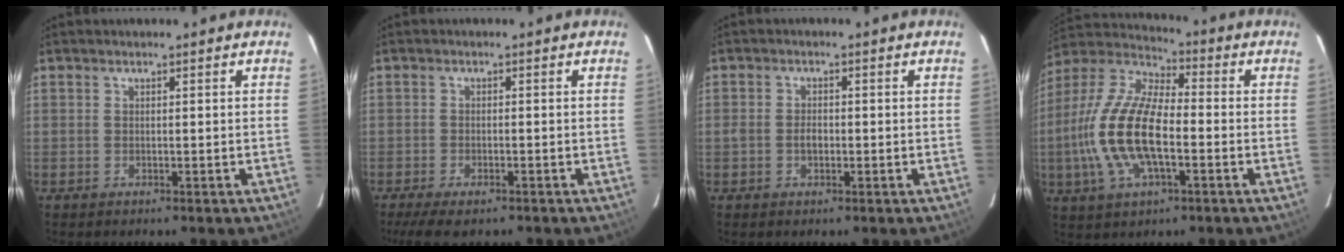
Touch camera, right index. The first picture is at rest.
{"total": 6.9, "force": [-5.2, 2.1, 4.0], "torque": [-0.098, -0.025, -0.088]}
{"total": 2.2, "force": [-0.6, 1.5, 1.6], "torque": [-0.029, 0.003, -0.012]}
{"total": 17.6, "force": [-3.4, 7.2, 15.6], "torque": [-0.329, 0.000, -0.071]}